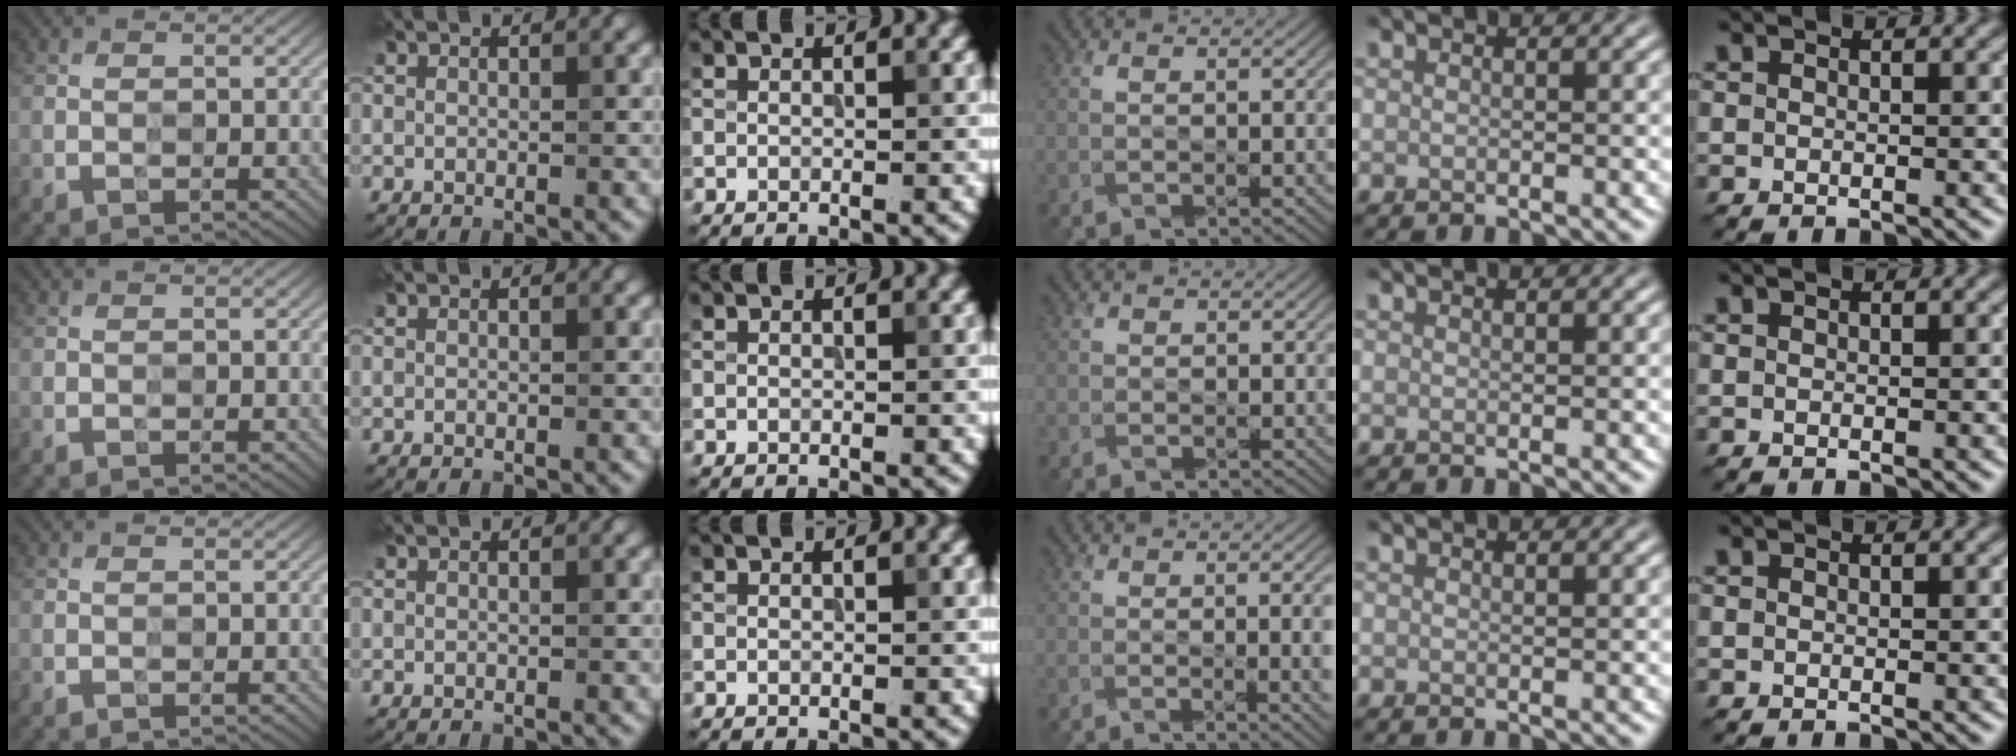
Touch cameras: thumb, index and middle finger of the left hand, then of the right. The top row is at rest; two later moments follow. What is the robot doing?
{"motion": "press", "object": "grip strengthener"}